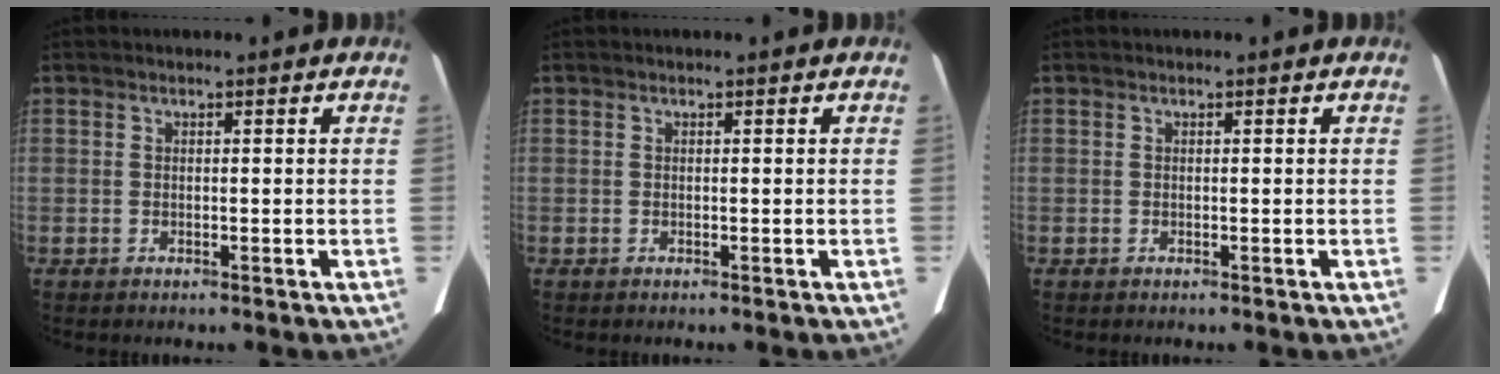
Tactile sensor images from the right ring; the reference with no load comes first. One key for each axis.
{"total": 0.0}
{"total": 0.0}